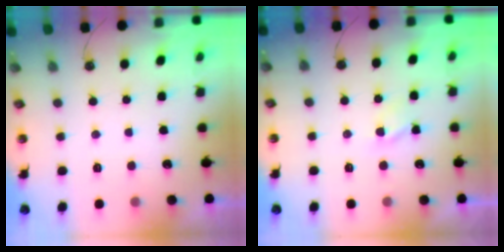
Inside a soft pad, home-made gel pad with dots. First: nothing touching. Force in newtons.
{"total": 2.2, "press": 2.1, "slide": 0.4}